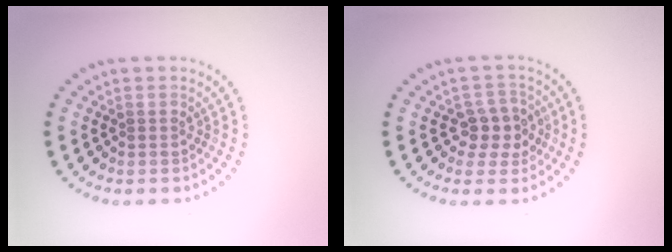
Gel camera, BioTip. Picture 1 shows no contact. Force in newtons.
{"total": 2.8, "press": 2.6, "slide": 1.1}